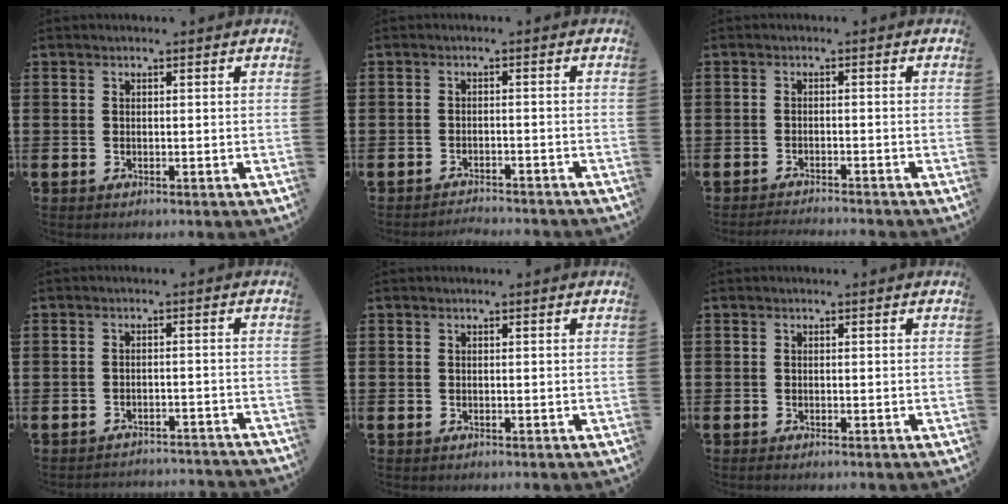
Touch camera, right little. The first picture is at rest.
{"total": 1.7, "force": [-1.7, -0.1, -0.1], "torque": [-0.001, 0.006, -0.037]}
{"total": 1.3, "force": [-1.3, -0.2, 0.1], "torque": [-0.003, 0.003, -0.027]}
{"total": 2.0, "force": [-2.0, -0.1, -0.1], "torque": [-0.003, 0.004, -0.044]}
{"total": 0.0}
{"total": 0.0}